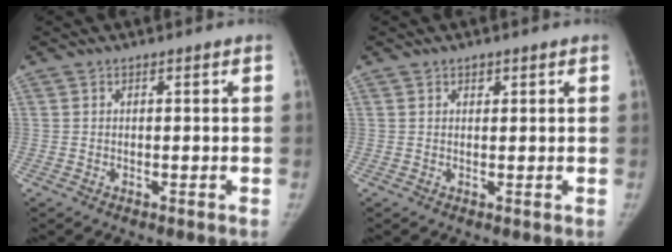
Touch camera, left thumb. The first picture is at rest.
{"total": 1.2, "force": [0.8, 0.8, 0.5], "torque": [0.000, -0.005, 0.011]}